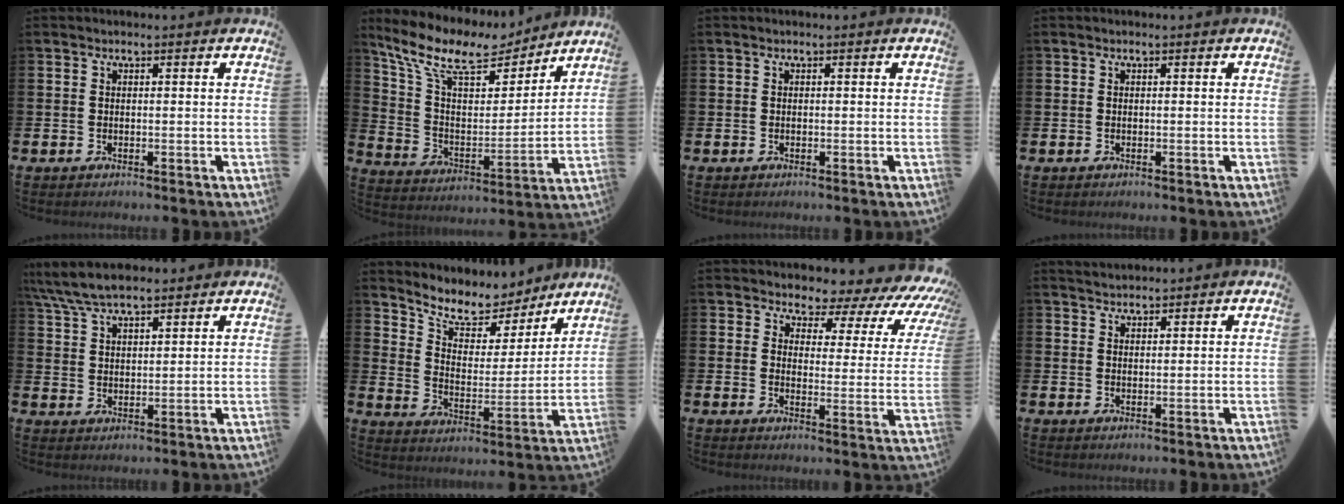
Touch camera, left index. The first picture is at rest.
{"total": 11.1, "force": [9.2, 3.9, 4.8], "torque": [-0.138, -0.051, 0.160]}
{"total": 0.0}
{"total": 0.0}
{"total": 6.8, "force": [6.3, 1.3, 2.2], "torque": [-0.064, -0.018, 0.117]}
{"total": 8.8, "force": [7.9, 3.4, 2.0], "torque": [-0.067, -0.061, 0.138]}
{"total": 4.0, "force": [3.3, 2.0, 0.8], "torque": [-0.014, -0.045, 0.042]}
{"total": 2.4, "force": [2.3, 0.4, 0.0], "torque": [0.002, -0.008, 0.043]}